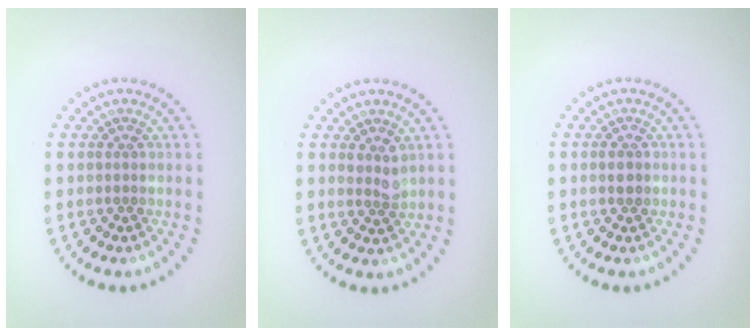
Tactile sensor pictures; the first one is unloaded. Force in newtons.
{"total": 1.4, "press": 1.3, "slide": 0.5}
{"total": 1.2, "press": 1.1, "slide": 0.2}